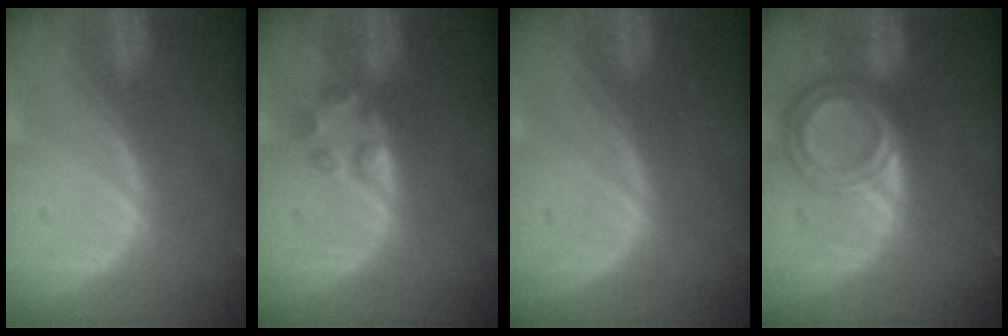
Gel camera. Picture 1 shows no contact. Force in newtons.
{"total": 2.9, "press": 2.9, "slide": 0.3}
{"total": 0.0}
{"total": 6.8, "press": 6.1, "slide": 3.1}